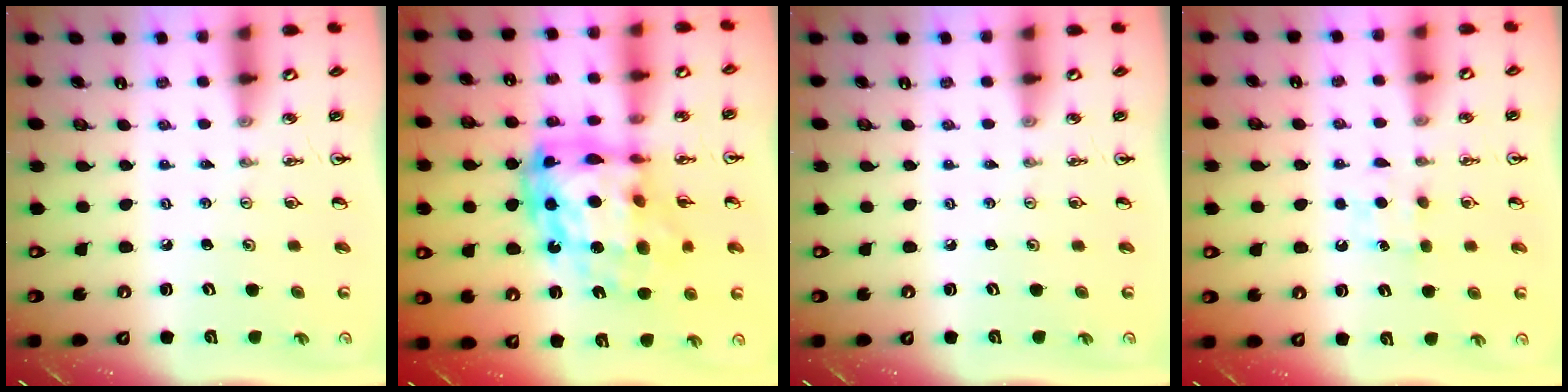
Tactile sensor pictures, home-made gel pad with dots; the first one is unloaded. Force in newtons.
{"total": 21.1, "press": 21.0, "slide": 2.4}
{"total": 0.0}
{"total": 5.7, "press": 5.7, "slide": 0.6}